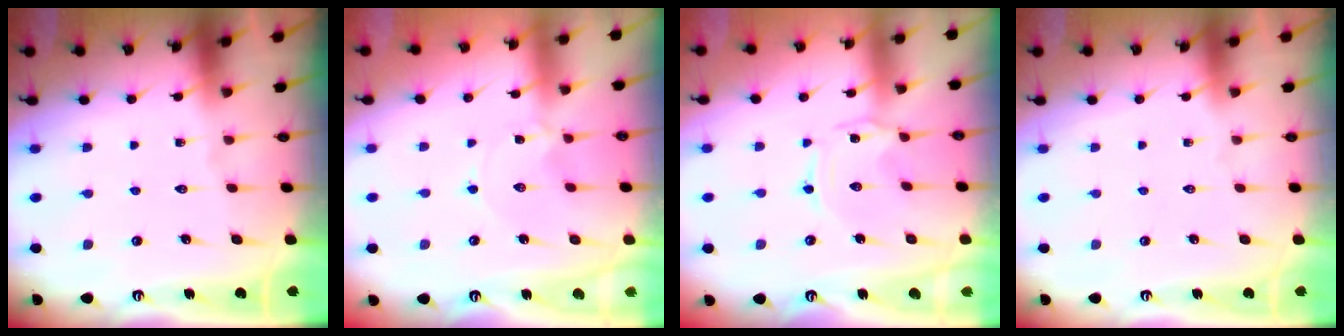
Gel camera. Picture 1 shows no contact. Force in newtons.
{"total": 0.0}
{"total": 0.0}
{"total": 0.0}